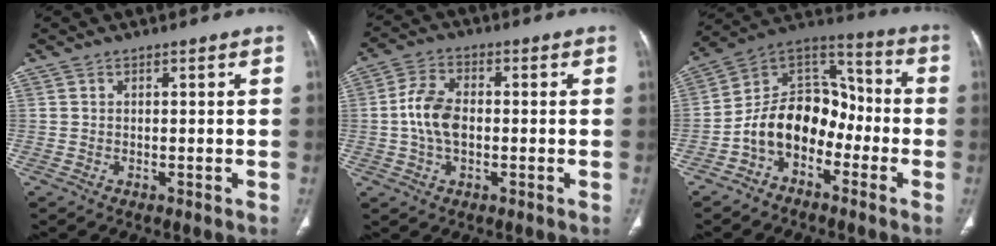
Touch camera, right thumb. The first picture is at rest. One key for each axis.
{"total": 7.9, "fx": -0.4, "fy": 4.9, "fz": 6.2, "tx": -0.122, "ty": 0.014, "tz": -0.012}
{"total": 13.7, "fx": -5.2, "fy": 9.6, "fz": 8.3, "tx": -0.113, "ty": 0.083, "tz": -0.104}